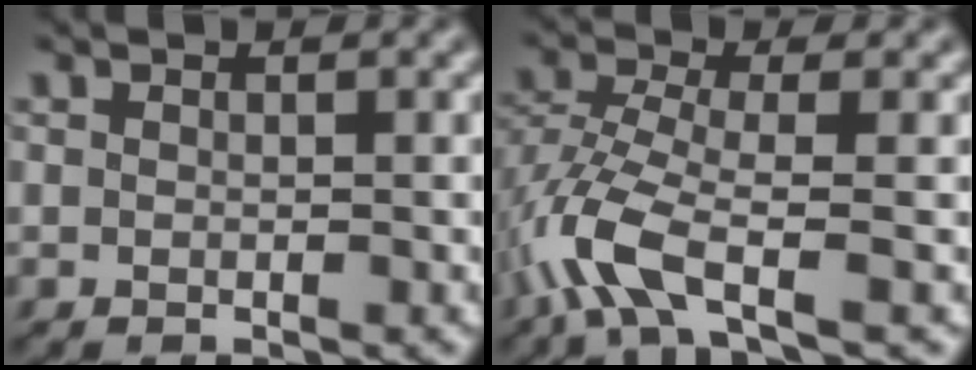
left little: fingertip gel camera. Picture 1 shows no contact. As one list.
[{"total": 5.8, "force": [-3.1, 1.7, 4.6], "torque": [-0.110, 0.000, -0.075]}]